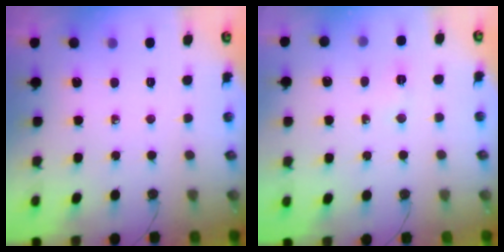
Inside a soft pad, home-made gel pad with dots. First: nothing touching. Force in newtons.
{"total": 2.9, "press": 2.7, "slide": 1.0}